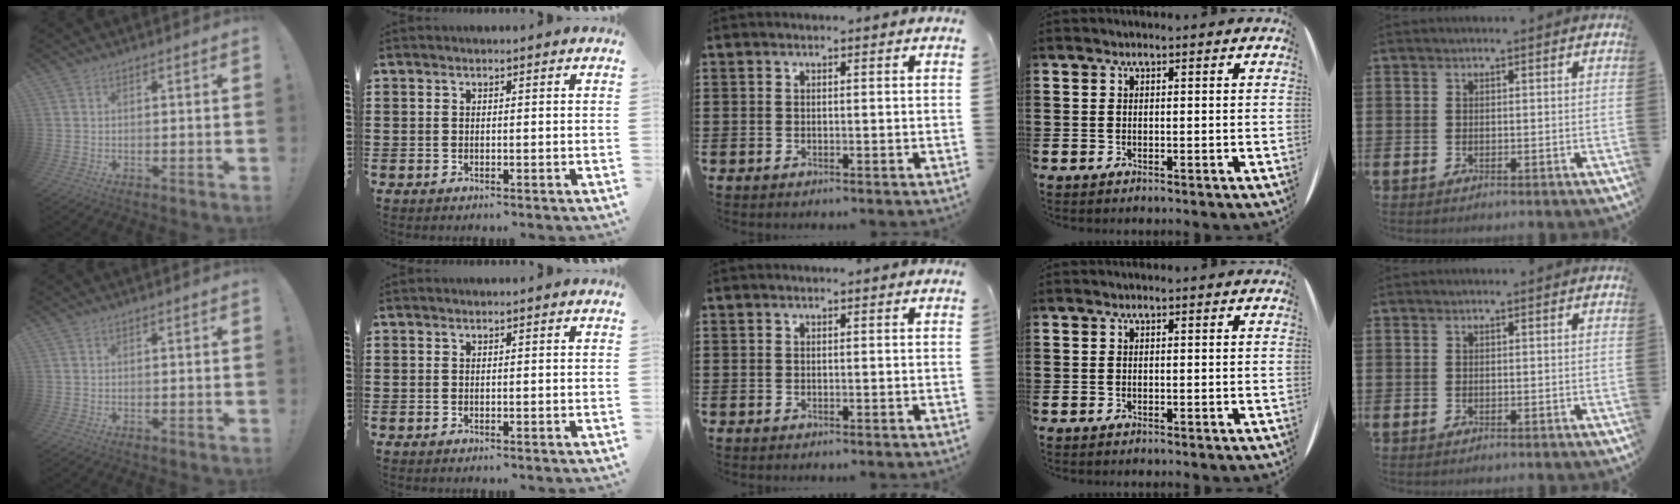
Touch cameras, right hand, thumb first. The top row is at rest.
{}